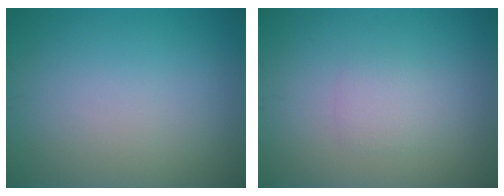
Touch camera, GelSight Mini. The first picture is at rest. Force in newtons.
{"total": 1.4, "press": 1.4, "slide": 0.1}